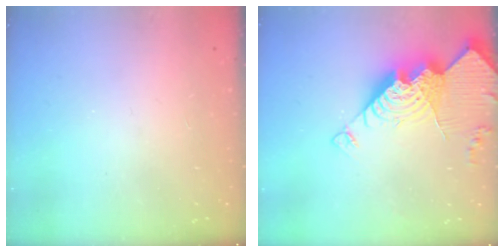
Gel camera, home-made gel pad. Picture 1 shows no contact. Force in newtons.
{"total": 20.8, "press": 20.6, "slide": 2.1}